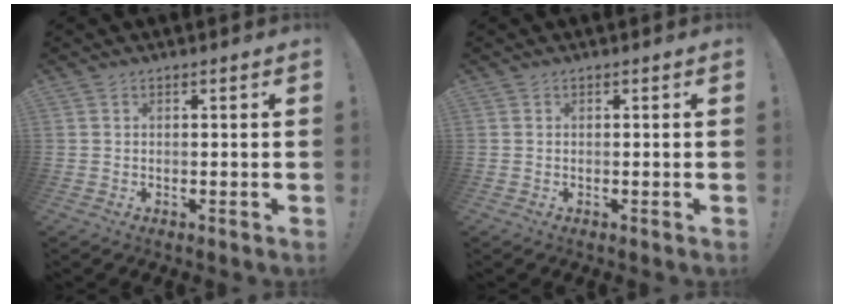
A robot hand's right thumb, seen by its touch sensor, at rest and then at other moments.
{"total": 0.0}